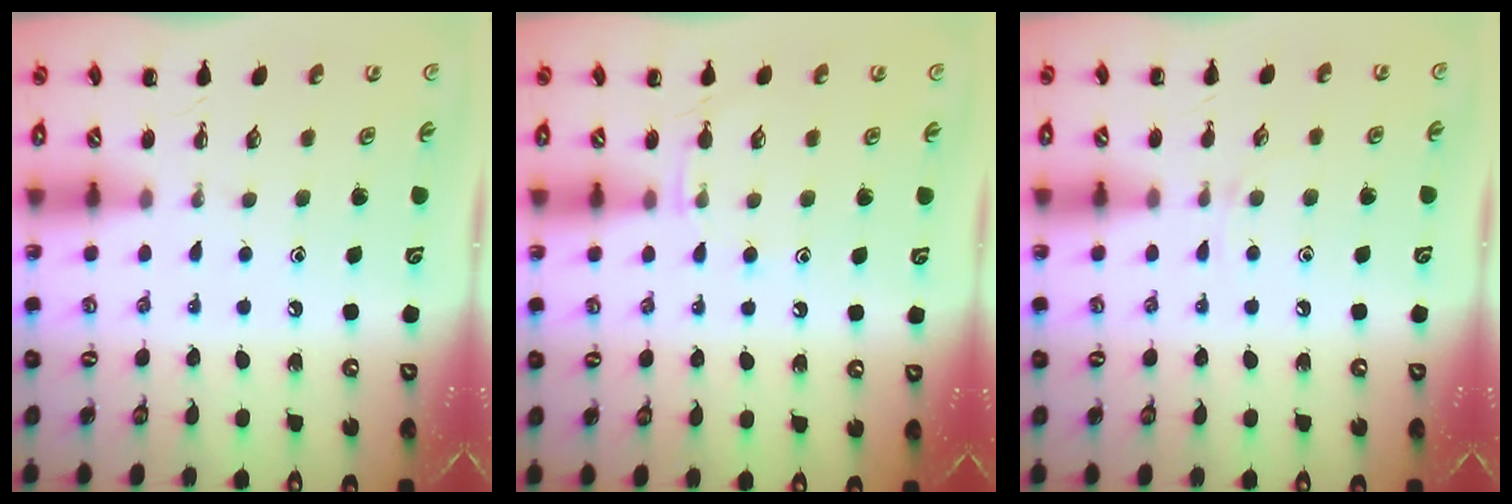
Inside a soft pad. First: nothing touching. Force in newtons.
{"total": 6.5, "press": 6.2, "slide": 1.8}
{"total": 2.5, "press": 2.3, "slide": 0.9}